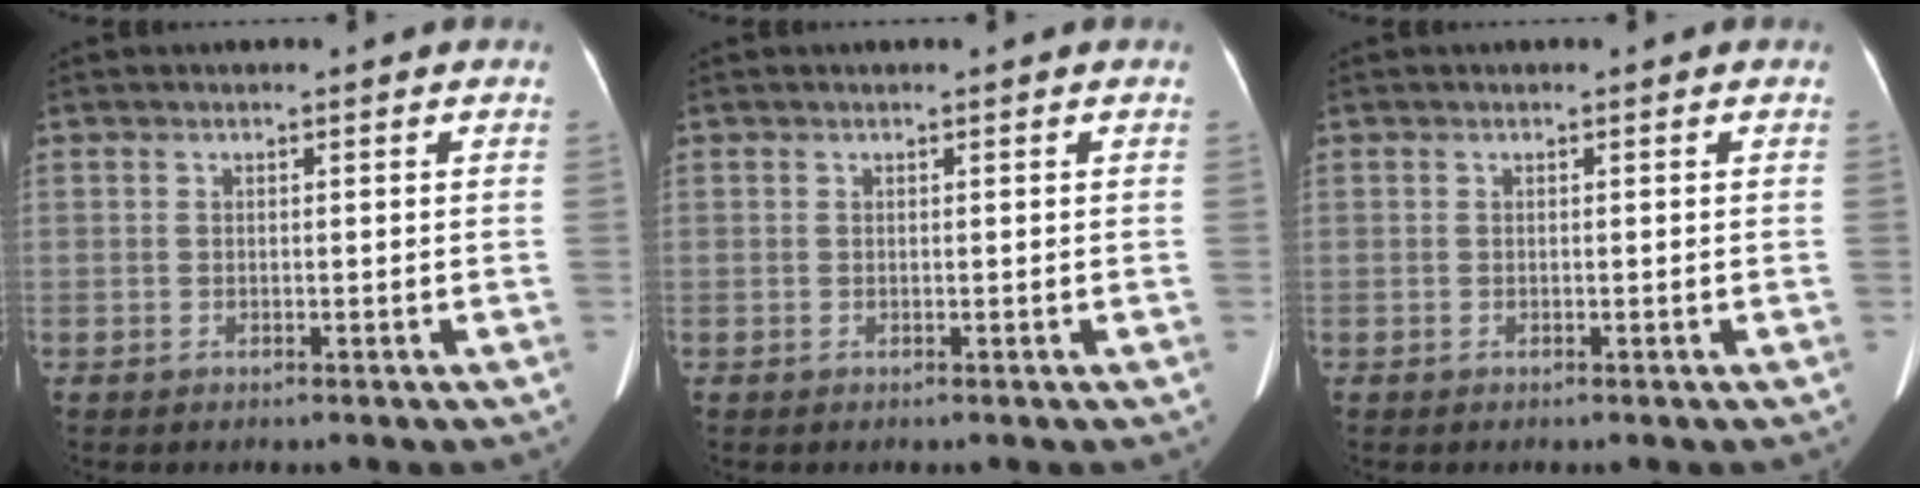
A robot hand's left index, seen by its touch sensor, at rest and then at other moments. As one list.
[{"total": 0.0}, {"total": 0.0}]